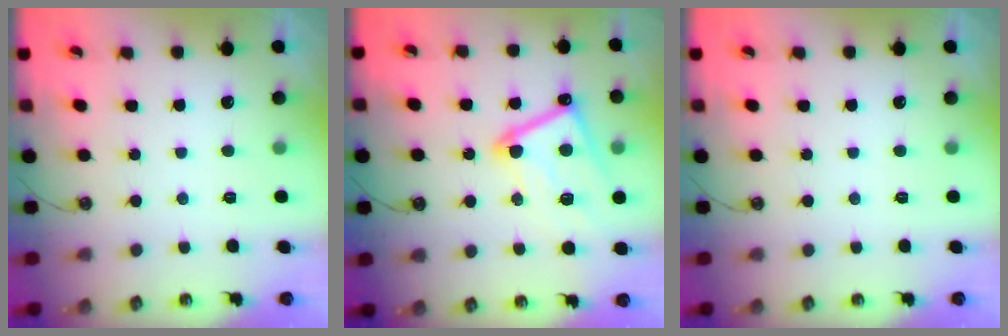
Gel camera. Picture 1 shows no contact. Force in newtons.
{"total": 12.4, "press": 12.4, "slide": 0.4}
{"total": 0.0}